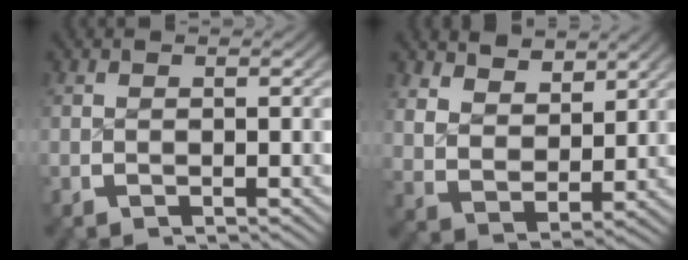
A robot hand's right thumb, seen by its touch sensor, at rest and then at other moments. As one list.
[{"total": 5.2, "force": [2.5, 3.4, 3.1], "torque": [-0.064, -0.024, 0.059]}]